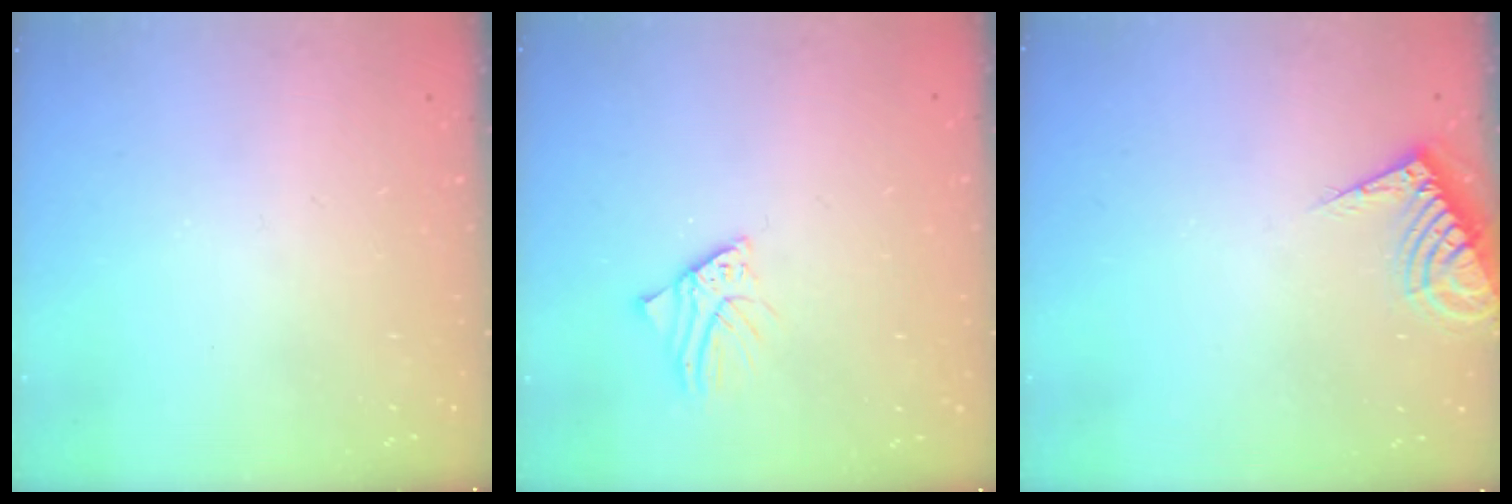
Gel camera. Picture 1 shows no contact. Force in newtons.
{"total": 2.6, "press": 2.6, "slide": 0.3}
{"total": 8.7, "press": 8.7, "slide": 0.4}